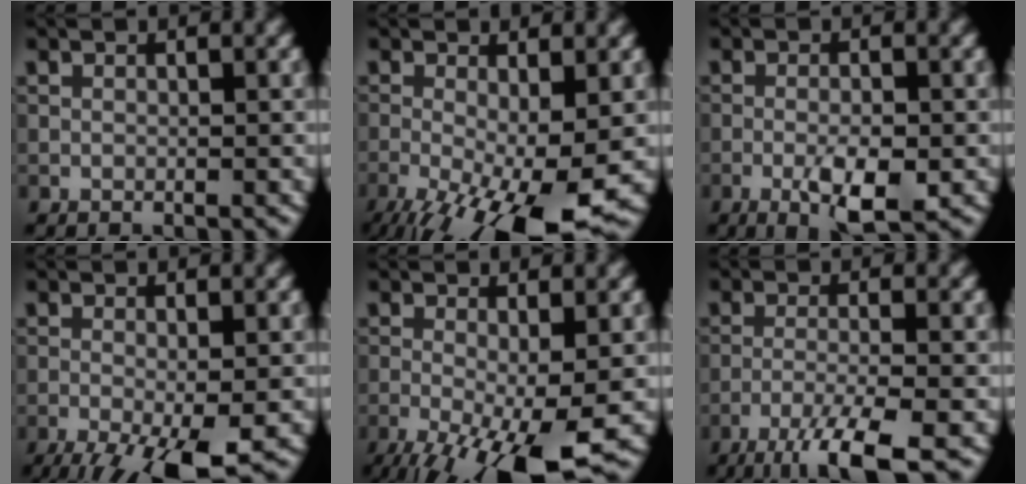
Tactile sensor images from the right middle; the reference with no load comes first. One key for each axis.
{"total": 11.4, "fx": -4.9, "fy": 3.3, "fz": 9.8, "tx": -0.170, "ty": -0.030, "tz": -0.081}
{"total": 4.4, "fx": -1.6, "fy": 1.2, "fz": 3.9, "tx": -0.067, "ty": -0.002, "tz": -0.026}
{"total": 7.4, "fx": -4.0, "fy": 1.9, "fz": 6.0, "tx": -0.103, "ty": -0.015, "tz": -0.066}
{"total": 9.6, "fx": -4.4, "fy": 2.5, "fz": 8.2, "tx": -0.154, "ty": -0.027, "tz": -0.071}
{"total": 5.9, "fx": -3.7, "fy": 0.8, "fz": 4.5, "tx": -0.071, "ty": 0.000, "tz": -0.076}